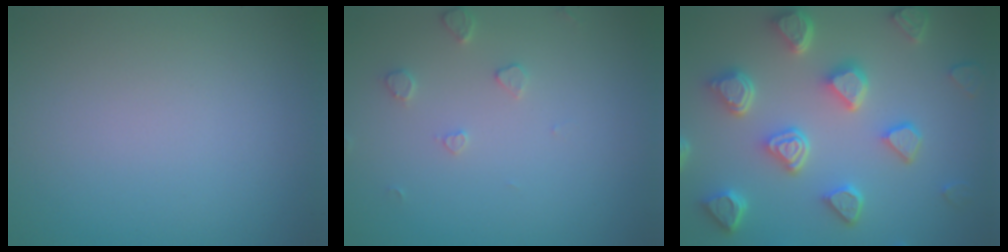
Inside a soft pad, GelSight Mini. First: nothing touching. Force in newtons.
{"total": 1.5, "press": 1.5, "slide": 0.3}
{"total": 7.1, "press": 5.5, "slide": 4.4}